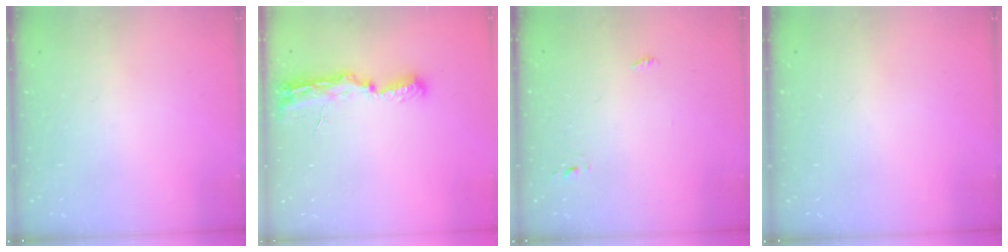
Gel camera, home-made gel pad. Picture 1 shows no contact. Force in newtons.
{"total": 8.3, "press": 8.3, "slide": 1.0}
{"total": 2.8, "press": 2.6, "slide": 0.9}
{"total": 0.0}